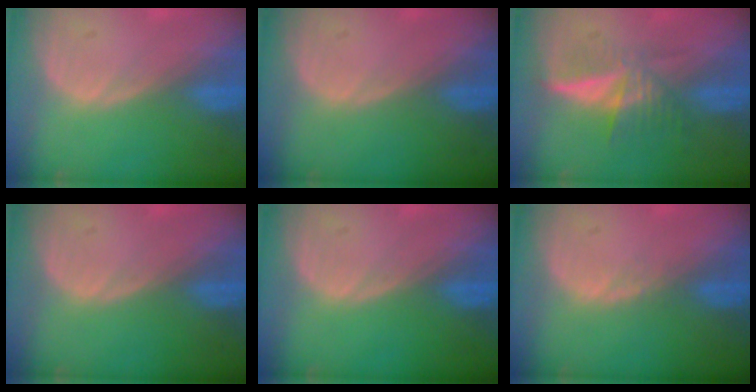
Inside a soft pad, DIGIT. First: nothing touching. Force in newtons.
{"total": 0.0}
{"total": 6.1, "press": 5.3, "slide": 3.0}
{"total": 0.0}
{"total": 0.0}
{"total": 0.8, "press": 0.8, "slide": 0.3}